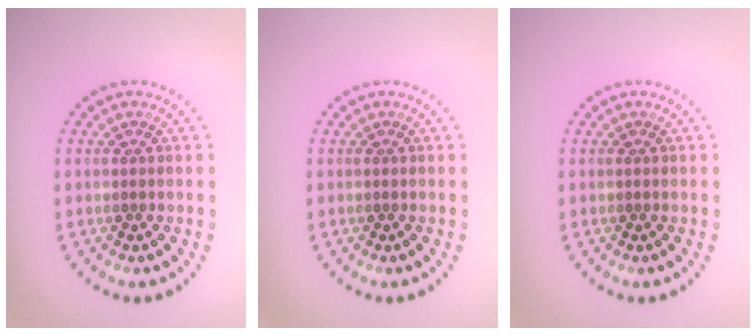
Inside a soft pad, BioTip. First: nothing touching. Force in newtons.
{"total": 0.0}
{"total": 0.0}